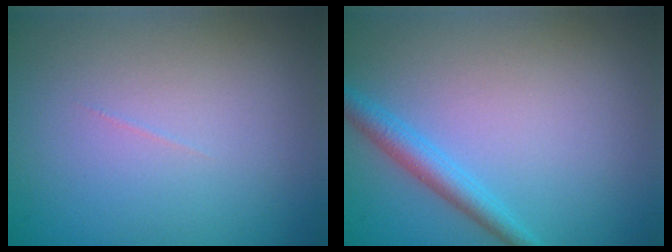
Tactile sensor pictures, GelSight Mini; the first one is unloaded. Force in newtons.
{"total": 2.3, "press": 2.3, "slide": 0.1}